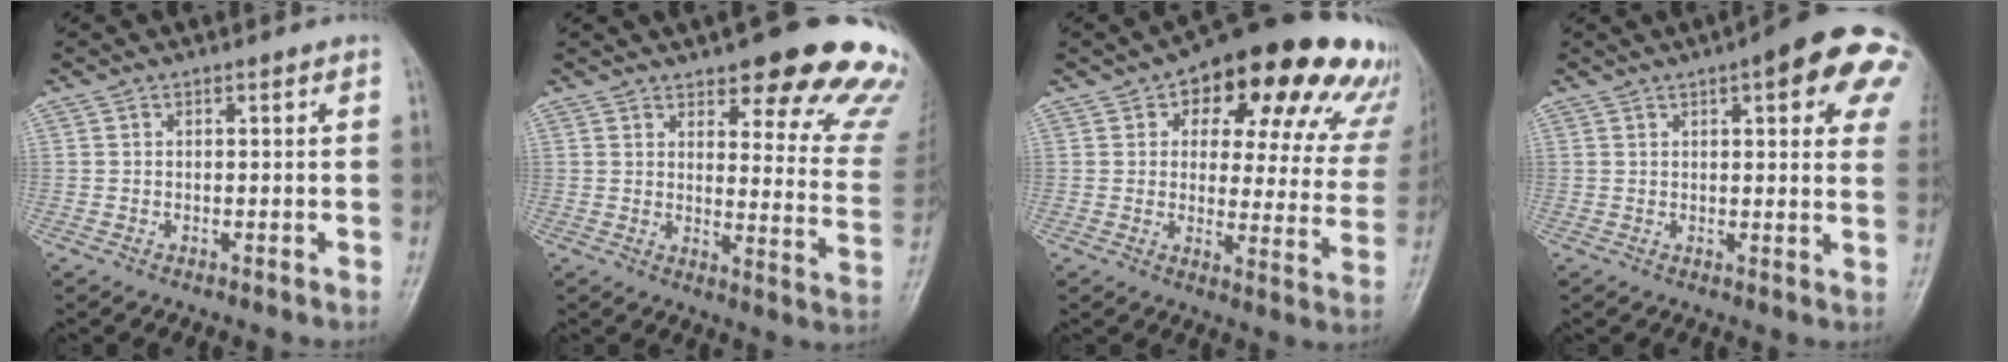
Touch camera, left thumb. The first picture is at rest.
{"total": 21.6, "force": [16.1, 6.4, 12.9], "torque": [-0.106, -0.086, 0.180]}
{"total": 25.9, "force": [14.6, 11.6, 17.9], "torque": [-0.189, -0.022, 0.175]}
{"total": 16.2, "force": [6.7, 5.0, 13.9], "torque": [-0.147, -0.006, 0.071]}